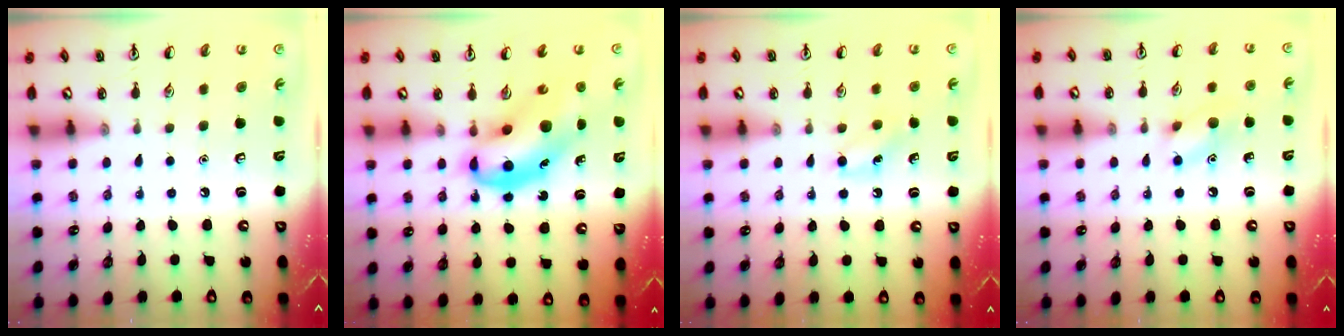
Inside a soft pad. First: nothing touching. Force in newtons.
{"total": 12.5, "press": 12.0, "slide": 3.5}
{"total": 4.9, "press": 4.7, "slide": 1.3}
{"total": 8.5, "press": 8.4, "slide": 1.4}